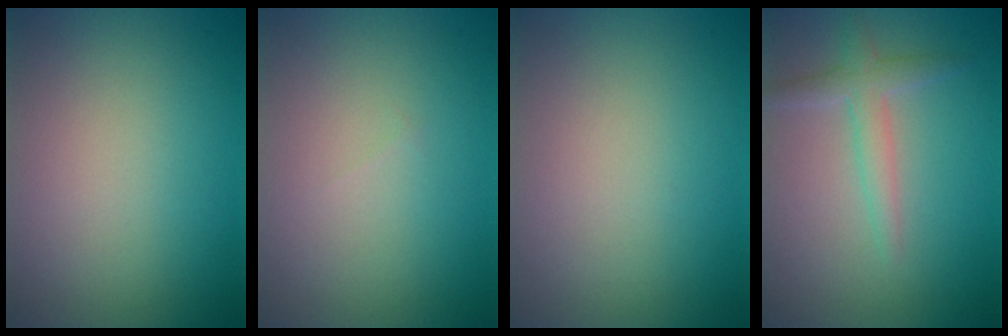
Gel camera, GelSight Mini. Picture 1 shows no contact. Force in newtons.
{"total": 0.0}
{"total": 0.0}
{"total": 2.3, "press": 2.3, "slide": 0.1}